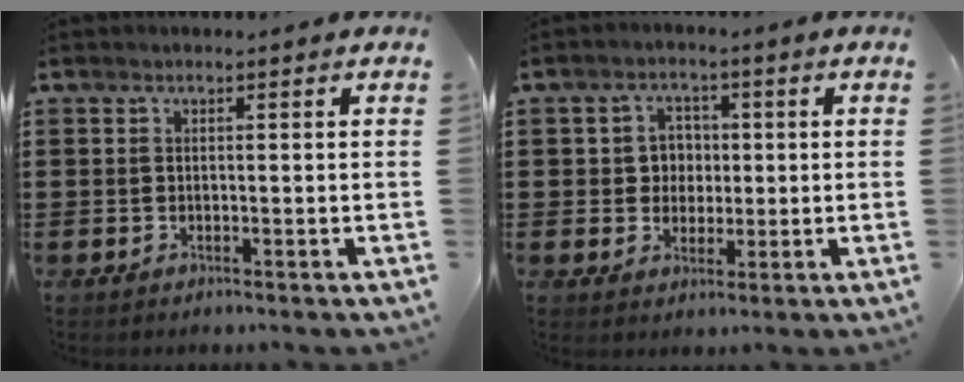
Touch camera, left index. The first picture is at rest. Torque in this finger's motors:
{"motor_torque": [0.17, 0.15, 0.09, 0.01]}